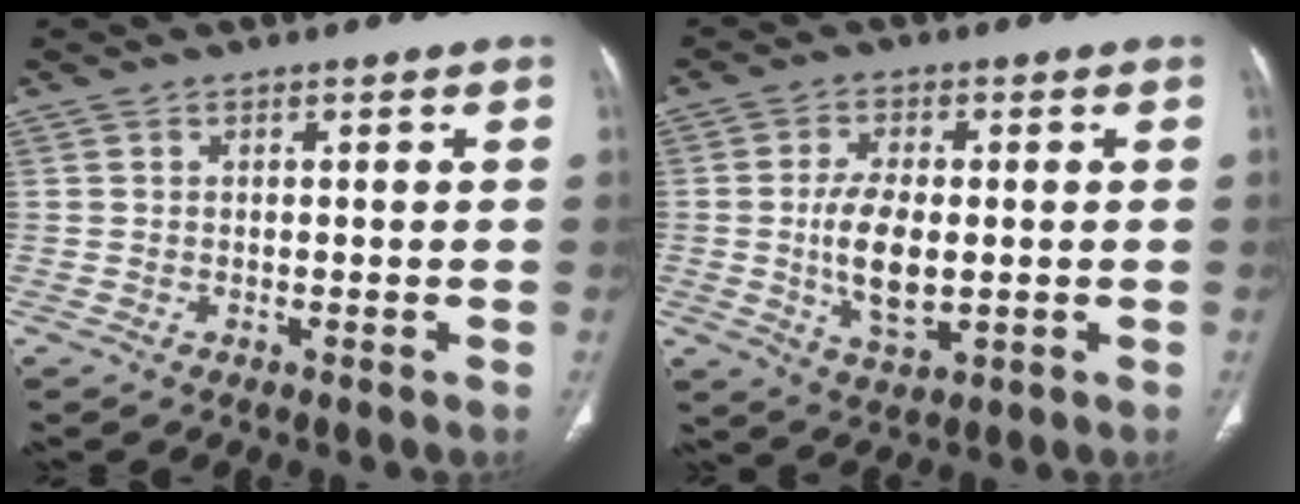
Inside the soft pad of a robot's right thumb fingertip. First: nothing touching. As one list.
[{"total": 9.1, "force": [-0.6, 4.5, 7.9], "torque": [-0.147, -0.008, -0.006]}]